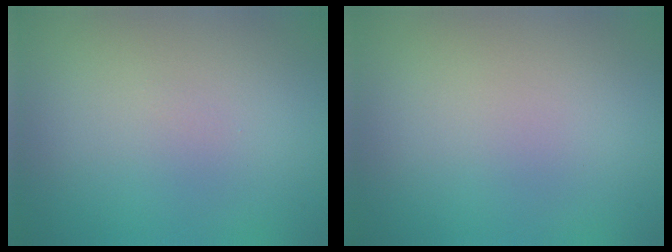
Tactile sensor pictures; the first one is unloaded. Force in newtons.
{"total": 0.0}